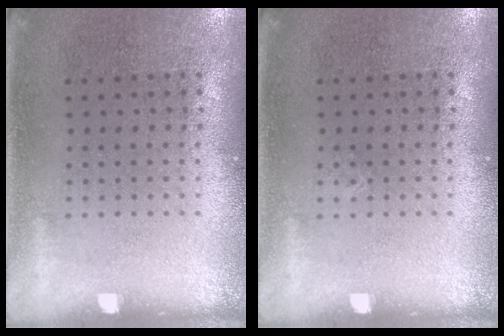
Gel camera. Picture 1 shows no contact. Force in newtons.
{"total": 0.0}